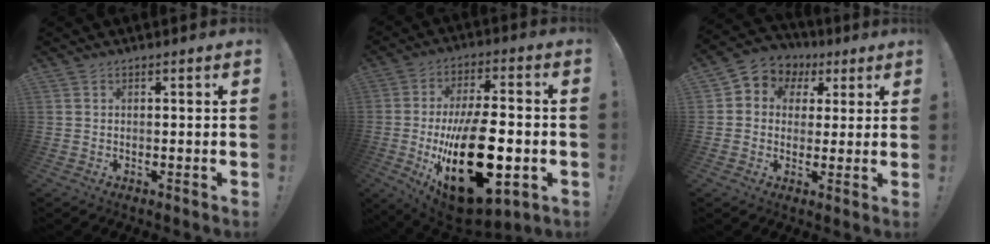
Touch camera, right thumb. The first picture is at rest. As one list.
[{"total": 28.0, "force": [-5.5, 13.2, 24.1], "torque": [-0.412, 0.014, -0.074]}, {"total": 6.0, "force": [1.2, 5.7, 1.5], "torque": [-0.021, -0.005, 0.026]}]